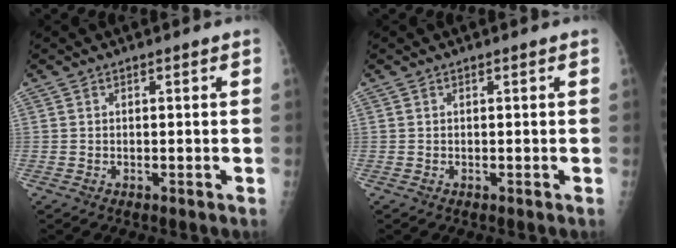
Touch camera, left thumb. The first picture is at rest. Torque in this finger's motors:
{"motor_torque": [0.02, 0.02, -0.06, -0.05, 0.00]}